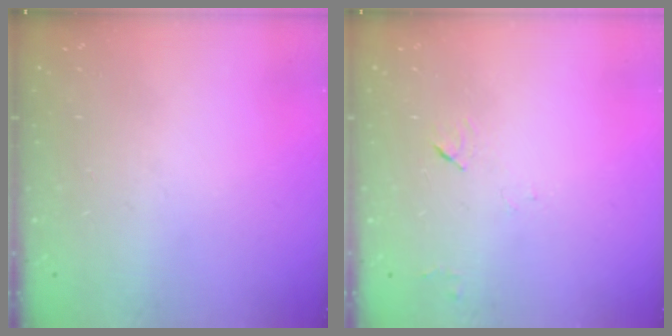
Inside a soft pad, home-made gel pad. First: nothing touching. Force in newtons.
{"total": 3.7, "press": 3.6, "slide": 0.5}